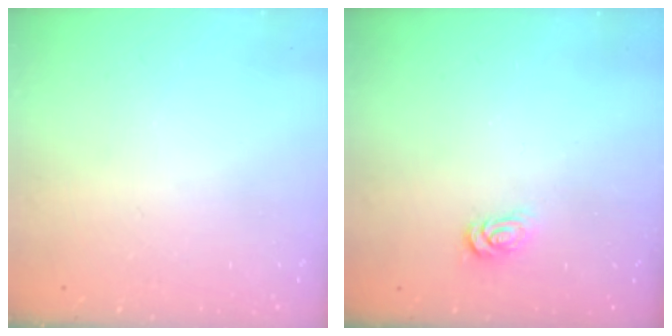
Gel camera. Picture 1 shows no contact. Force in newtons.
{"total": 2.0, "press": 2.0, "slide": 0.3}